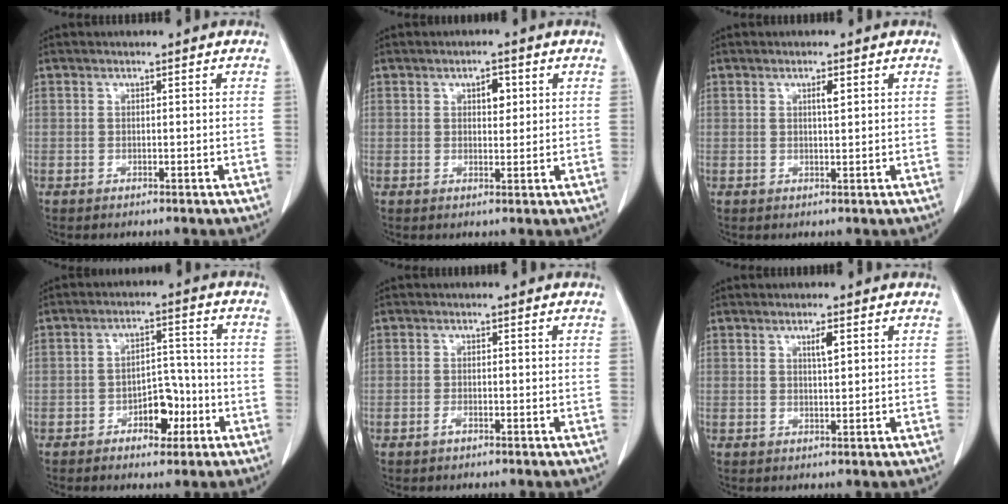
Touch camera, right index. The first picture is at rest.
{"total": 2.7, "force": [1.0, 1.4, 2.1], "torque": [-0.031, 0.001, 0.014]}
{"total": 1.5, "force": [0.6, 0.2, 1.3], "torque": [-0.026, -0.001, 0.009]}
{"total": 5.9, "force": [-2.7, 3.1, 4.1], "torque": [-0.060, 0.016, -0.040]}
{"total": 0.9, "force": [-0.7, 0.3, 0.6], "torque": [-0.015, 0.000, -0.011]}
{"total": 2.0, "force": [0.9, 0.2, 1.8], "torque": [-0.033, -0.003, 0.015]}